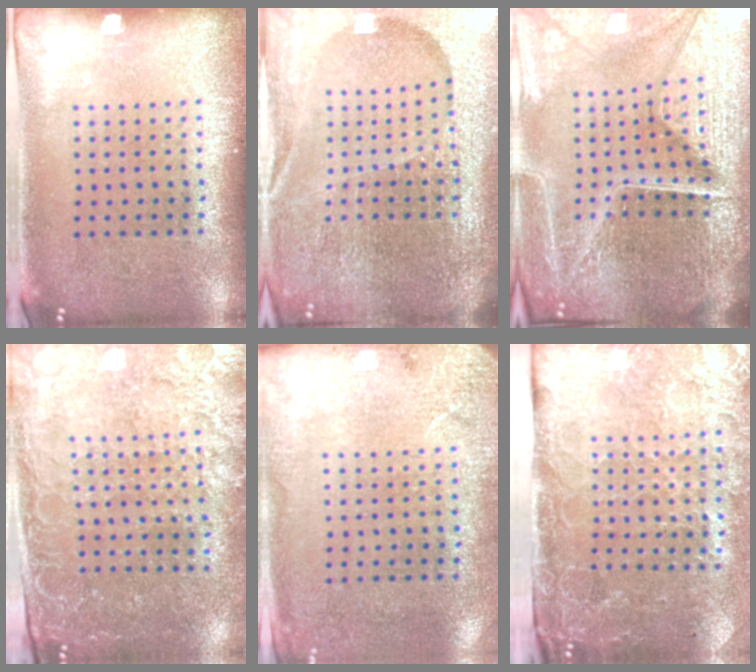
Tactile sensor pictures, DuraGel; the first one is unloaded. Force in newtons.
{"total": 6.5, "press": 5.7, "slide": 3.2}
{"total": 7.0, "press": 6.1, "slide": 3.4}
{"total": 2.9, "press": 2.8, "slide": 0.8}
{"total": 2.6, "press": 2.1, "slide": 1.5}
{"total": 4.7, "press": 3.7, "slide": 2.9}